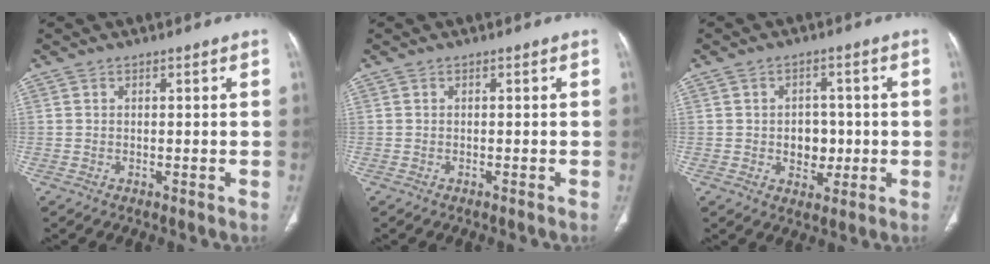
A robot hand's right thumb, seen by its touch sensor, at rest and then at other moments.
{"total": 0.6, "force": [-0.4, -0.1, 0.3], "torque": [-0.004, 0.005, -0.006]}
{"total": 5.6, "force": [-0.5, 4.4, 3.4], "torque": [-0.015, 0.007, -0.001]}